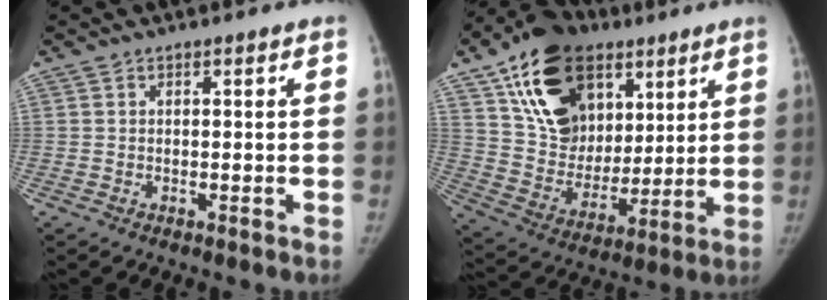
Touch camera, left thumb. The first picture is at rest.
{"total": 23.5, "force": [11.1, 16.3, 12.7], "torque": [-0.185, -0.025, 0.195]}